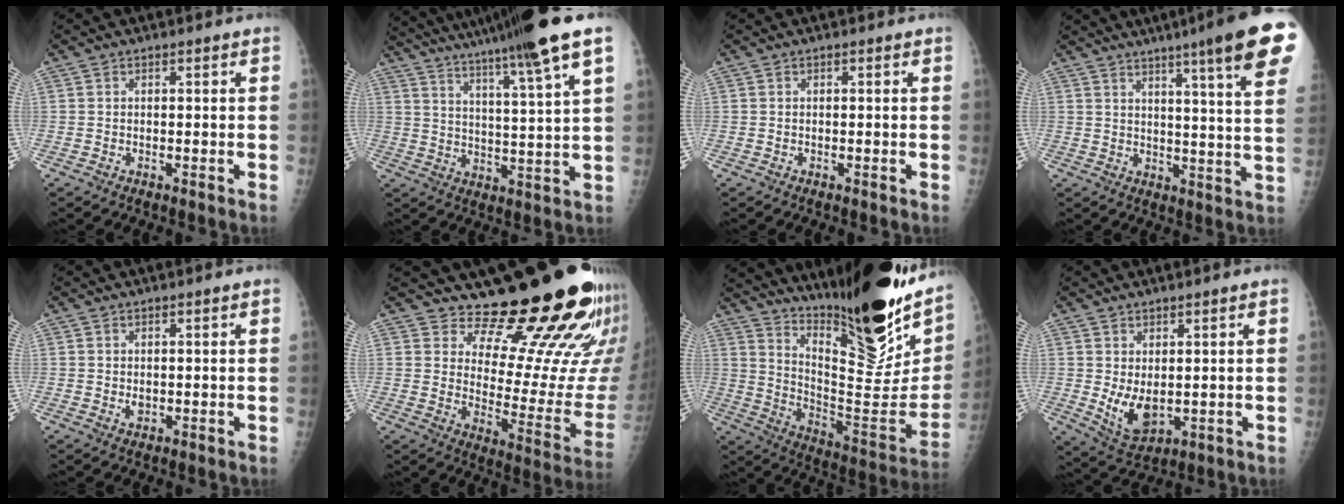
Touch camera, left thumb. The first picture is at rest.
{"total": 19.7, "force": [15.0, -0.9, 12.8], "torque": [-0.202, -0.062, 0.221]}
{"total": 0.0}
{"total": 18.5, "force": [11.4, 0.9, 14.6], "torque": [-0.179, -0.043, 0.136]}
{"total": 1.3, "force": [0.3, 0.7, 1.0], "torque": [-0.013, -0.003, 0.010]}
{"total": 22.0, "force": [17.7, 6.3, 11.4], "torque": [-0.115, -0.159, 0.233]}
{"total": 30.6, "force": [21.7, 6.8, 20.4], "torque": [-0.289, -0.120, 0.334]}
{"total": 6.7, "force": [0.3, 3.5, 5.7], "torque": [-0.090, -0.013, 0.025]}